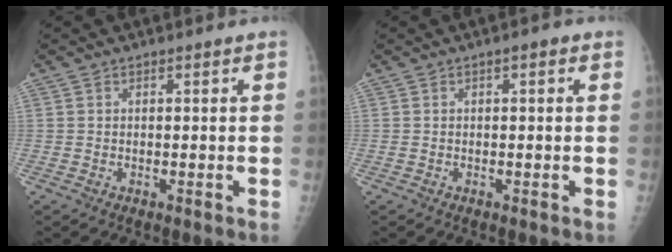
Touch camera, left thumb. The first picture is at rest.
{"total": 1.3, "force": [0.5, 0.4, 1.2], "torque": [-0.013, 0.004, 0.003]}